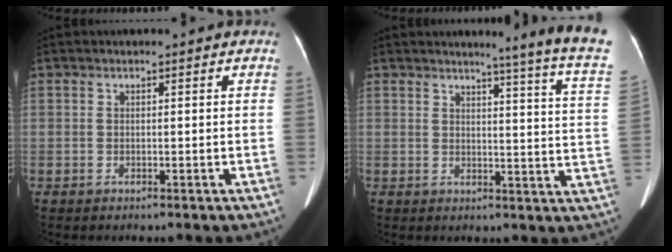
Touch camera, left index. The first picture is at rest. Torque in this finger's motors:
{"motor_torque": [-0.21, -0.75, 0.02, 0.05]}